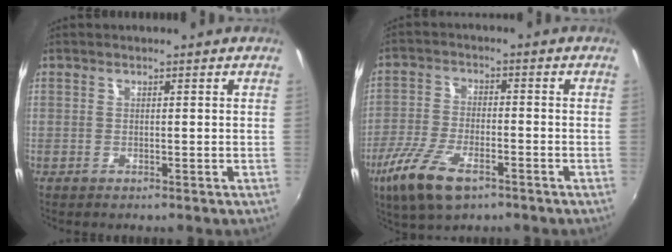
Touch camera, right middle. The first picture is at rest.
{"total": 11.1, "force": [-6.5, 4.4, 7.9], "torque": [-0.184, -0.023, -0.126]}